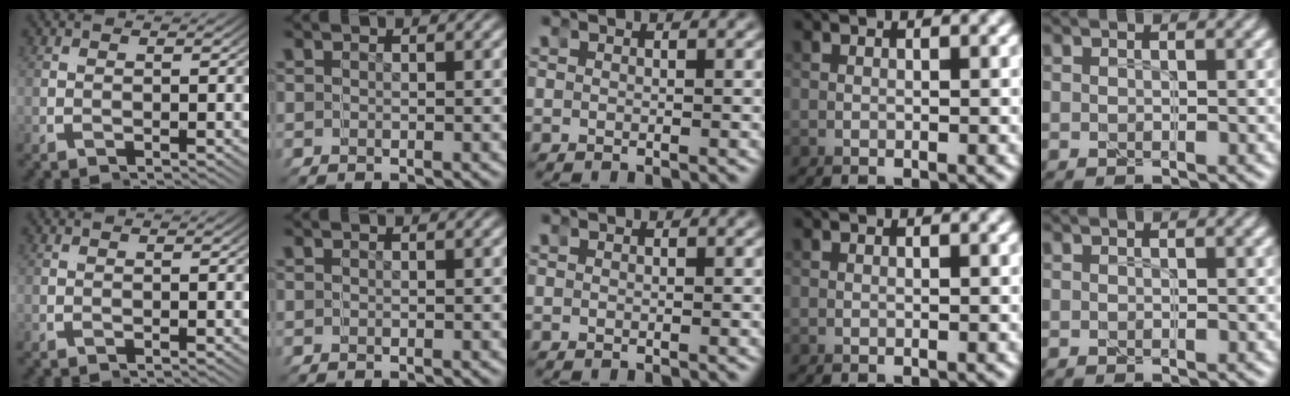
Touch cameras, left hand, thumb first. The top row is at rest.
{}